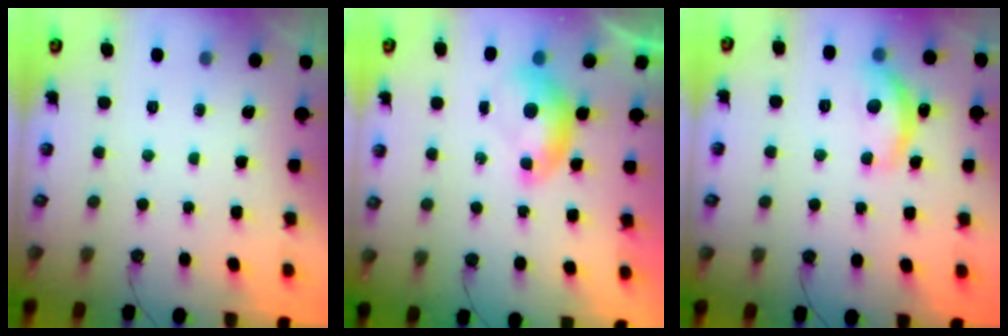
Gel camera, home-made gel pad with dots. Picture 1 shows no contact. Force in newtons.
{"total": 0.0}
{"total": 8.1, "press": 8.0, "slide": 0.6}